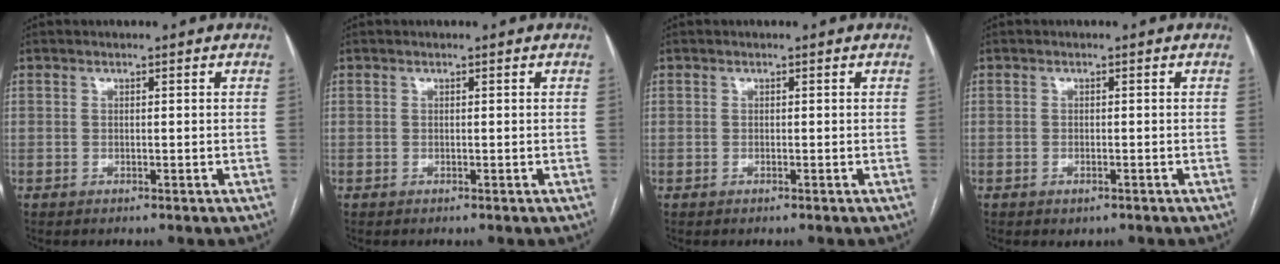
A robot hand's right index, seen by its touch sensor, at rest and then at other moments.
{"total": 0.0}
{"total": 0.0}
{"total": 1.0, "force": [-0.6, 0.5, 0.6], "torque": [-0.011, -0.002, -0.002]}